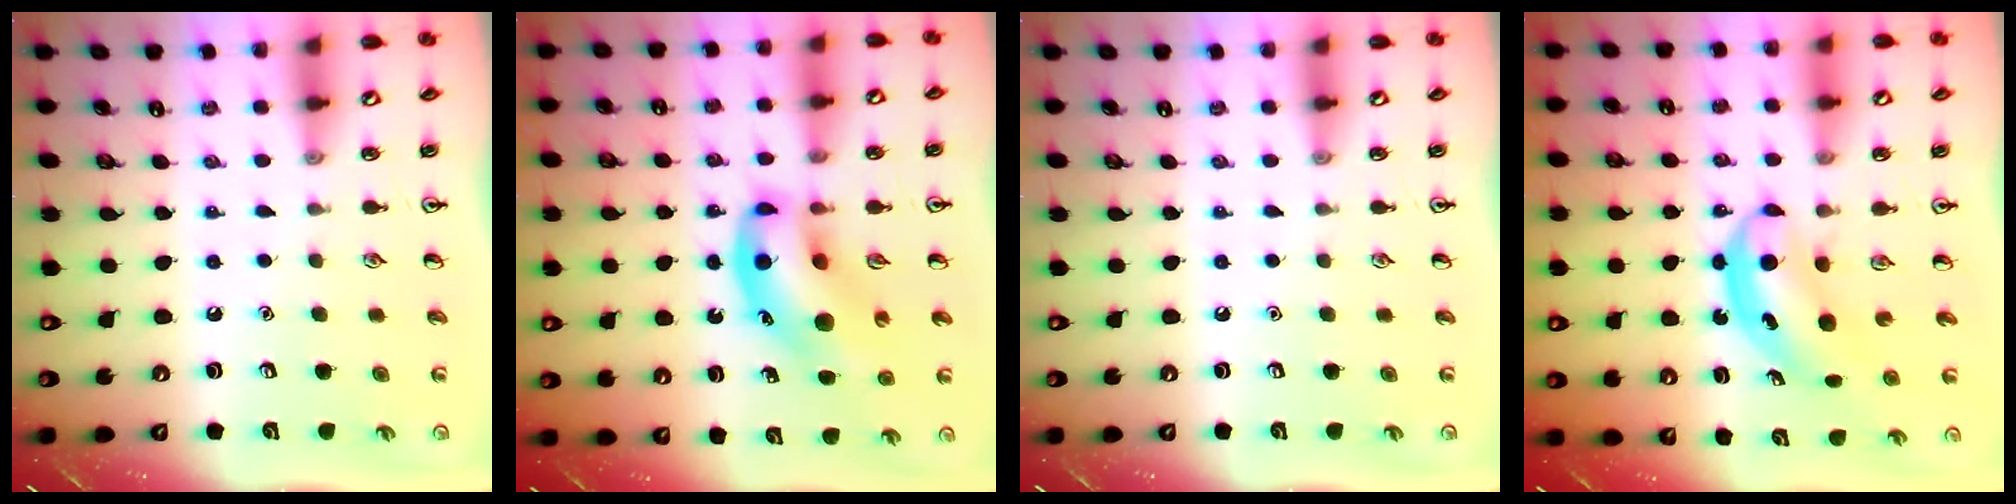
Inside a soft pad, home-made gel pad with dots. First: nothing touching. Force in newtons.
{"total": 12.9, "press": 12.4, "slide": 3.5}
{"total": 0.0}
{"total": 5.9, "press": 5.8, "slide": 1.2}